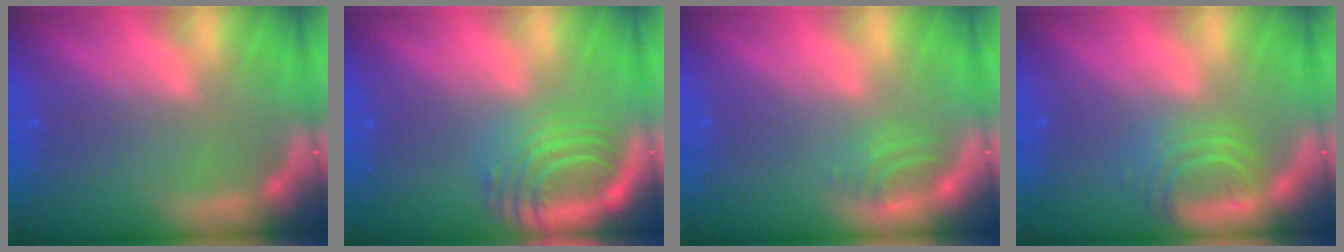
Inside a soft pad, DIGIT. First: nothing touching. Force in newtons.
{"total": 7.1}
{"total": 2.0}
{"total": 4.0}